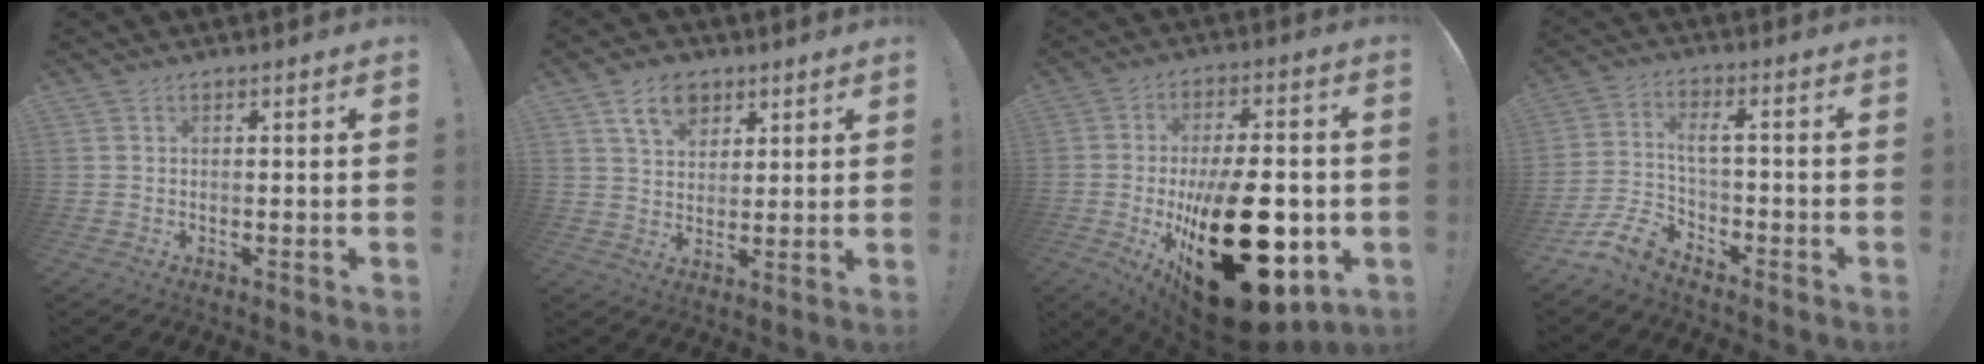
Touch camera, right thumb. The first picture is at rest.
{"total": 9.8, "force": [5.7, 6.7, 4.3], "torque": [-0.067, -0.019, 0.109]}
{"total": 33.2, "force": [-7.4, 15.9, 28.1], "torque": [-0.438, 0.025, -0.084]}
{"total": 8.4, "force": [-5.3, 3.8, 5.3], "torque": [-0.118, 0.020, -0.103]}